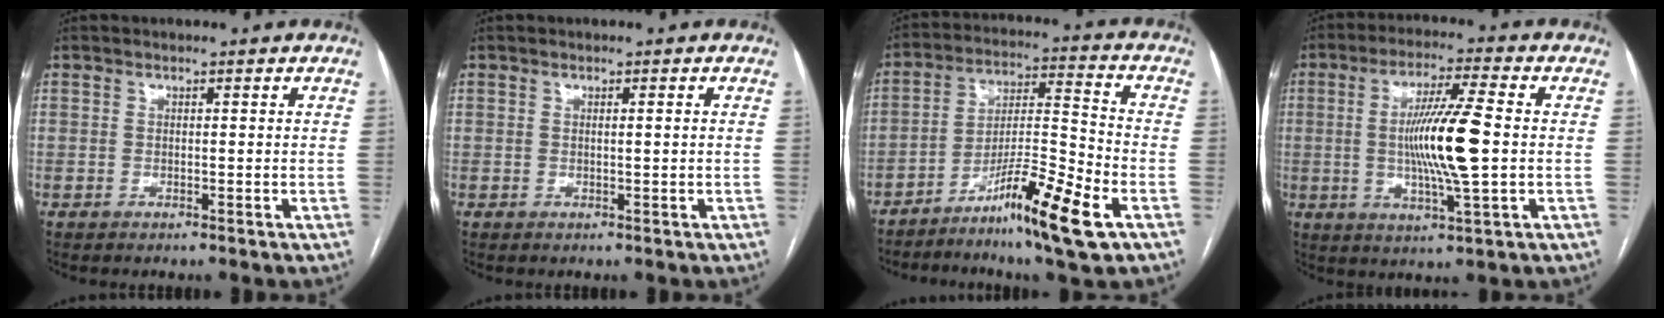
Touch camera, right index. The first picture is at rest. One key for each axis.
{"total": 0.7, "fx": 0.1, "fy": -0.1, "fz": 0.6, "tx": -0.011, "ty": 0.000, "tz": 0.003}
{"total": 14.0, "fx": -7.8, "fy": 0.4, "fz": 11.6, "tx": -0.210, "ty": -0.015, "tz": -0.136}
{"total": 11.9, "fx": -0.2, "fy": 0.5, "fz": 11.9, "tx": -0.224, "ty": -0.004, "tz": -0.004}